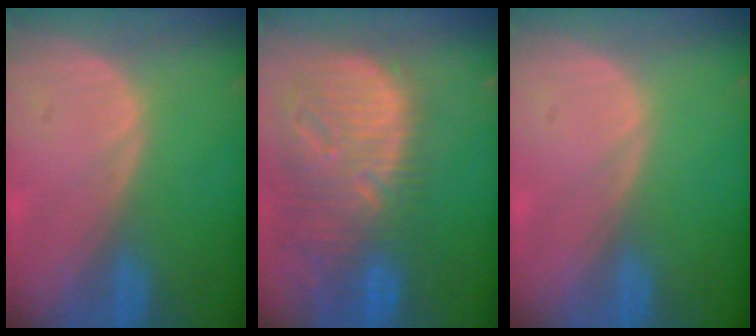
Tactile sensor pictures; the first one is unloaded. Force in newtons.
{"total": 13.5, "press": 11.6, "slide": 6.9}
{"total": 0.0}